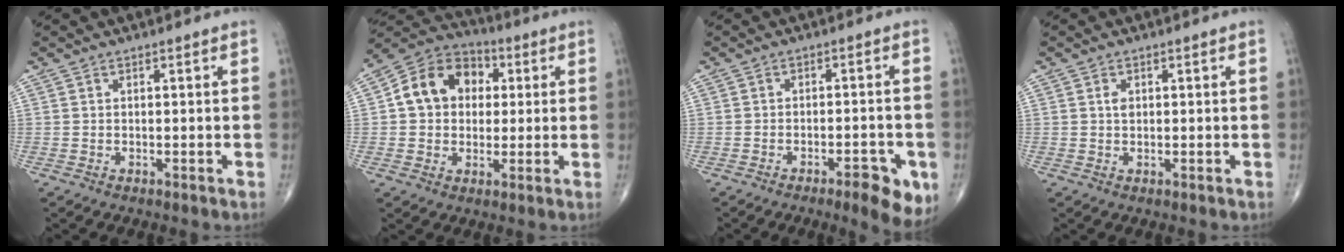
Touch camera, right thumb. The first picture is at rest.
{"total": 13.3, "force": [2.2, 10.6, 7.7], "torque": [-0.099, 0.021, 0.026]}
{"total": 7.4, "force": [-3.5, 2.3, 6.1], "torque": [-0.070, 0.008, -0.043]}
{"total": 1.3, "force": [0.4, 0.9, 0.9], "torque": [-0.011, -0.001, 0.007]}